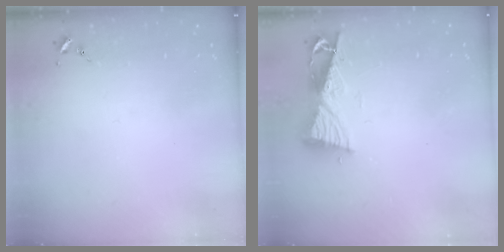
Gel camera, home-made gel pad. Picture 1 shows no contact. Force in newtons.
{"total": 9.0, "press": 9.0, "slide": 1.1}